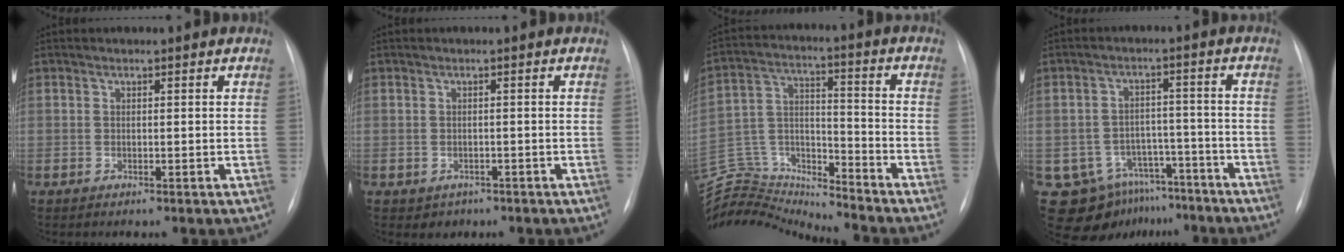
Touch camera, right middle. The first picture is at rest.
{"total": 2.0, "force": [-1.0, 1.6, 0.3], "torque": [-0.005, 0.005, -0.008]}
{"total": 15.9, "force": [-15.9, 0.4, 0.8], "torque": [-0.019, 0.048, -0.281]}
{"total": 10.7, "force": [-7.3, 7.7, 1.8], "torque": [-0.024, 0.040, -0.096]}